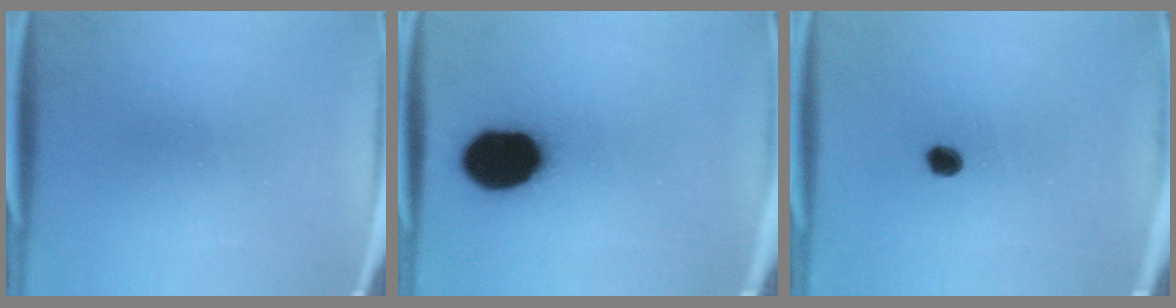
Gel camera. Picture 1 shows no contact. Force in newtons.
{"total": 19.3}
{"total": 2.7}